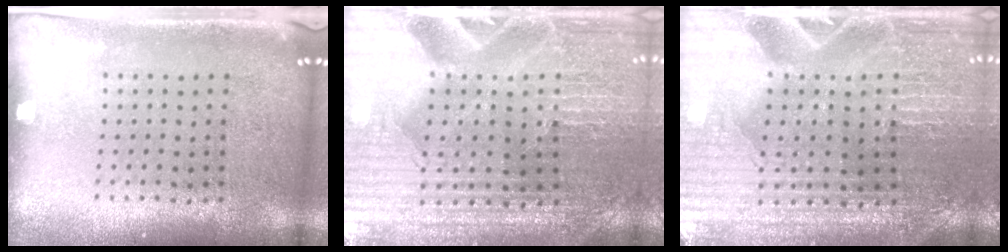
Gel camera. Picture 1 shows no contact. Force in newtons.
{"total": 3.4, "press": 3.3, "slide": 0.3}
{"total": 2.5, "press": 2.4, "slide": 0.4}